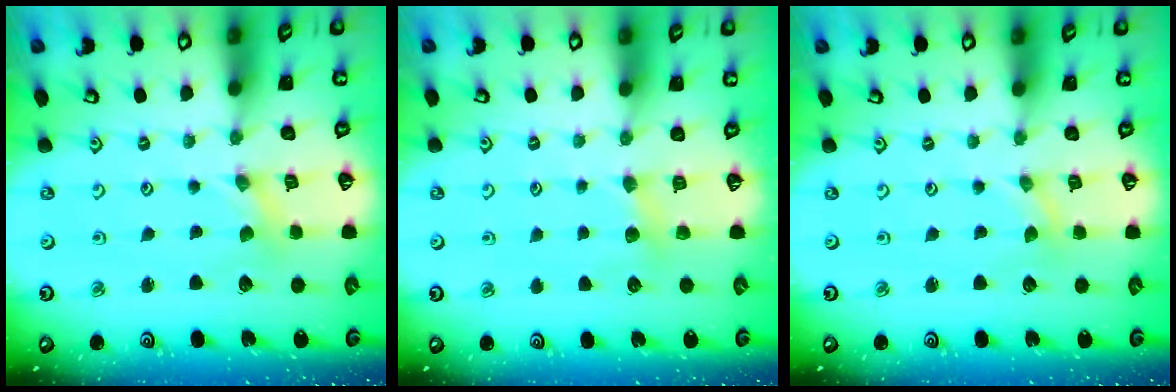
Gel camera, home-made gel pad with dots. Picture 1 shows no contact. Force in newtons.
{"total": 3.9, "press": 3.9, "slide": 0.5}
{"total": 0.0}